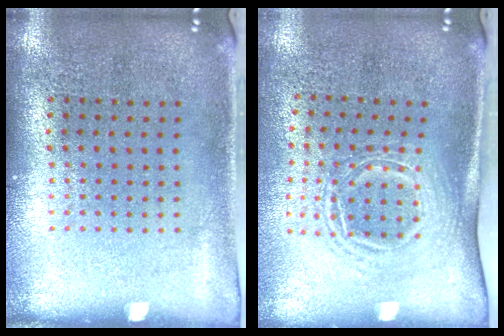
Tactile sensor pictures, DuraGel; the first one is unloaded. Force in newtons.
{"total": 1.7, "press": 1.2, "slide": 1.2}